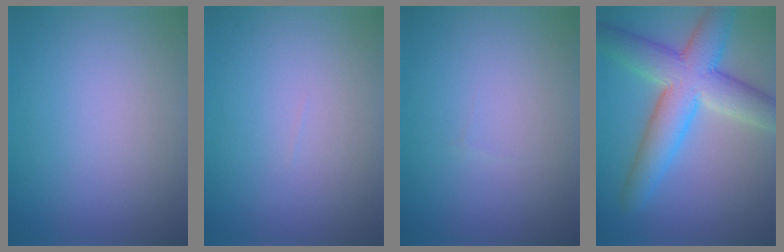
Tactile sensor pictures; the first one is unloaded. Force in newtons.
{"total": 0.0}
{"total": 0.0}
{"total": 8.3, "press": 8.3, "slide": 0.2}